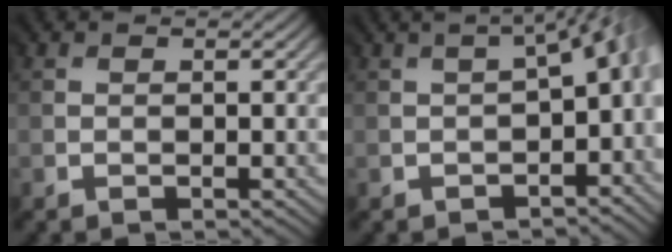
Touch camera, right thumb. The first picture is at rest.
{"total": 6.0, "force": [-2.4, 2.5, 4.8], "torque": [-0.046, -0.011, -0.022]}